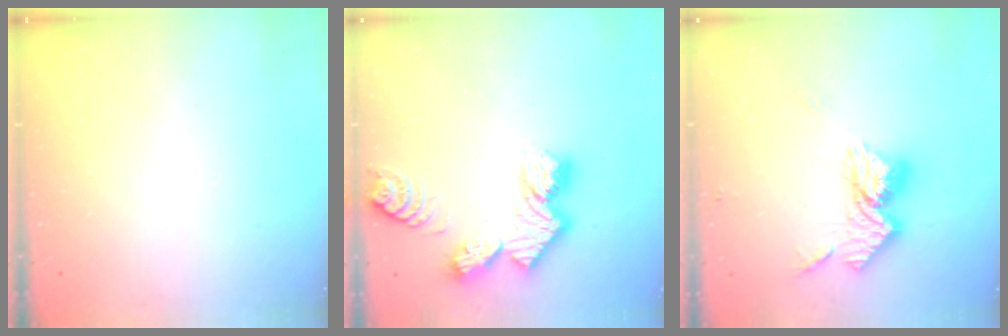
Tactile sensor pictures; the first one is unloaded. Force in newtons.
{"total": 11.9, "press": 11.8, "slide": 1.0}
{"total": 12.6, "press": 12.6, "slide": 1.1}